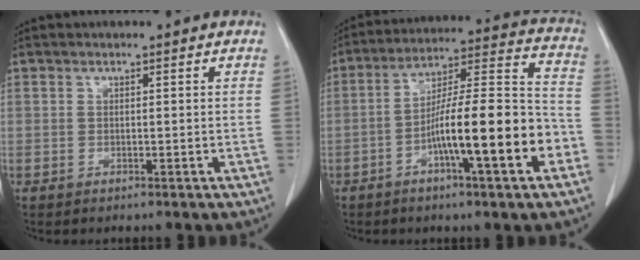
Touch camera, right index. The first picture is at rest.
{"total": 16.8, "force": [-6.0, 1.5, 15.6], "torque": [-0.250, 0.011, -0.097]}